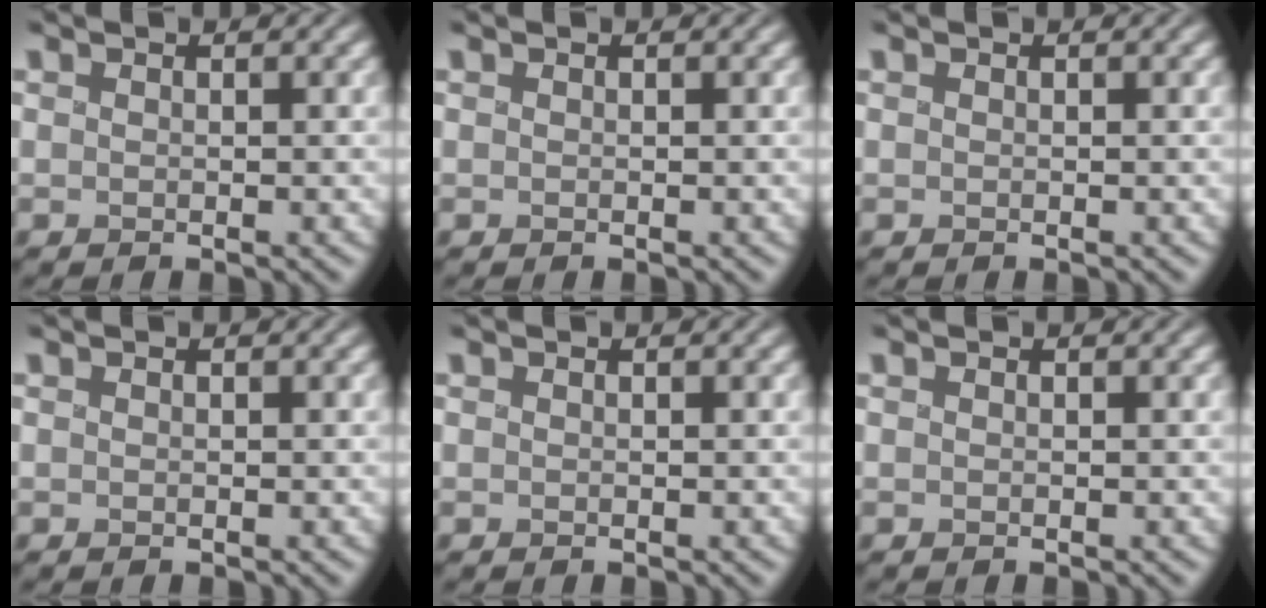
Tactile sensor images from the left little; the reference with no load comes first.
{"total": 0.0}
{"total": 0.0}
{"total": 0.0}
{"total": 0.0}
{"total": 0.0}